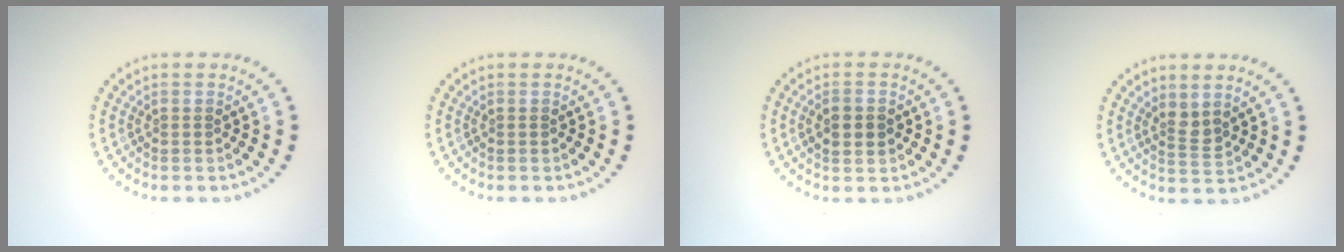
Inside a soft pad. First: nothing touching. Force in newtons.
{"total": 0.0}
{"total": 2.1, "press": 2.1, "slide": 0.1}
{"total": 1.7, "press": 1.3, "slide": 1.1}